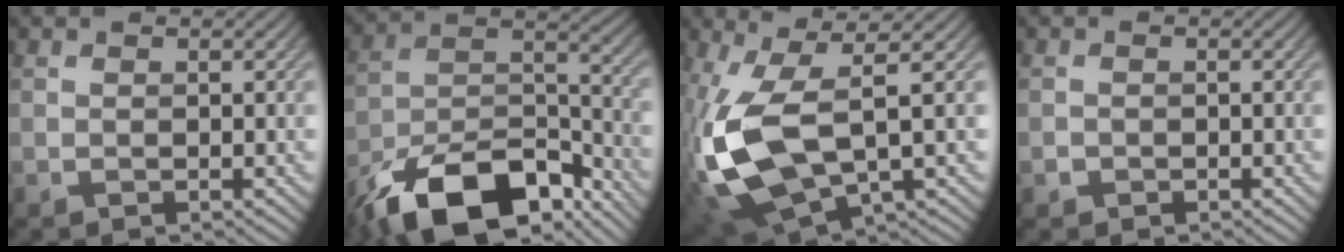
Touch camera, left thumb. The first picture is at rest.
{"total": 17.3, "force": [-12.1, 7.2, 10.0], "torque": [-0.210, -0.029, -0.212]}
{"total": 13.0, "force": [-0.9, 5.7, 11.6], "torque": [-0.280, -0.024, -0.011]}
{"total": 0.9, "force": [-0.5, 0.8, 0.0], "torque": [0.001, -0.003, -0.012]}